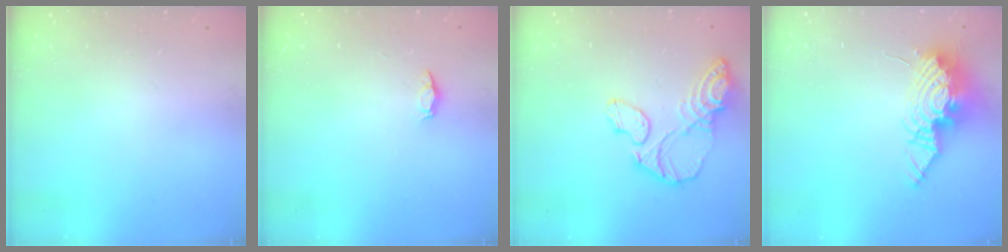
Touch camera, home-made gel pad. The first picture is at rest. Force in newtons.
{"total": 2.5, "press": 2.5, "slide": 0.3}
{"total": 11.9, "press": 11.9, "slide": 1.0}
{"total": 13.5, "press": 13.5, "slide": 1.4}